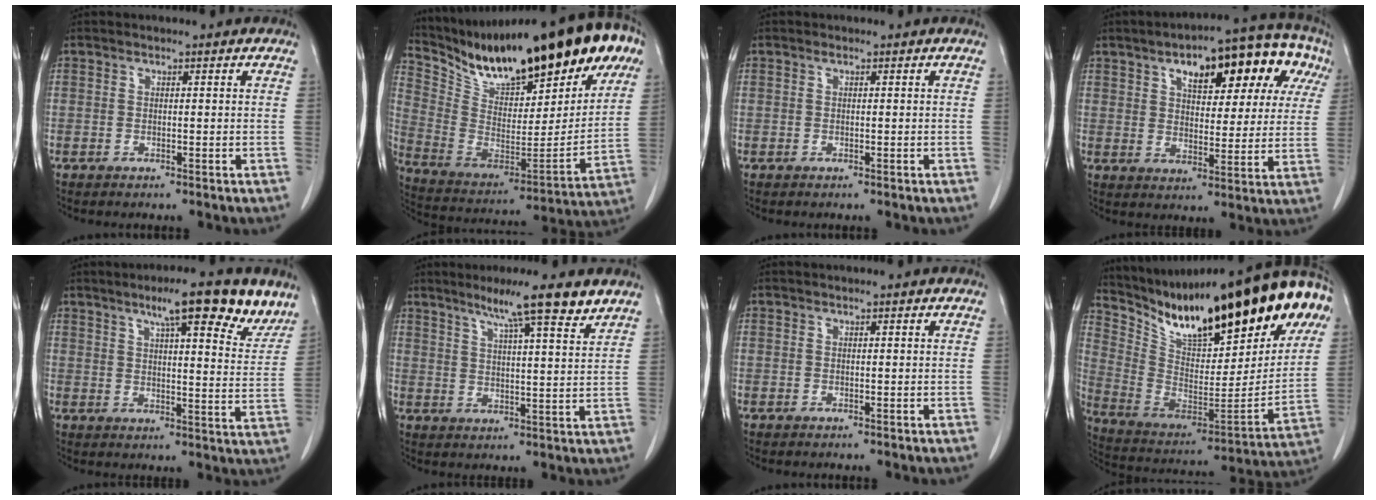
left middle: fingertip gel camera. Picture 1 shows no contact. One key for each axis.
{"total": 29.3, "fx": 21.6, "fy": 7.9, "fz": 18.3, "tx": -0.291, "ty": -0.017, "tz": 0.325}
{"total": 0.0}
{"total": 18.5, "fx": 8.6, "fy": 6.9, "fz": 14.8, "tx": -0.198, "ty": 0.046, "tz": 0.121}
{"total": 15.6, "fx": 11.4, "fy": 2.5, "fz": 10.3, "tx": -0.130, "ty": -0.002, "tz": 0.142}
{"total": 10.6, "fx": 8.1, "fy": -0.1, "fz": 6.9, "tx": -0.103, "ty": 0.006, "tz": 0.115}
{"total": 1.0, "fx": 0.8, "fy": 0.0, "fz": 0.6, "tx": -0.009, "ty": 0.011, "tz": 0.013}
{"total": 31.2, "fx": 22.6, "fy": 7.1, "fz": 20.3, "tx": -0.328, "ty": -0.048, "tz": 0.334}